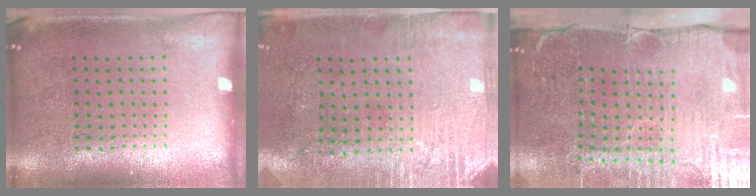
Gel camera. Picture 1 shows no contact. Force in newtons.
{"total": 2.8, "press": 2.5, "slide": 1.2}
{"total": 5.4, "press": 4.5, "slide": 3.0}